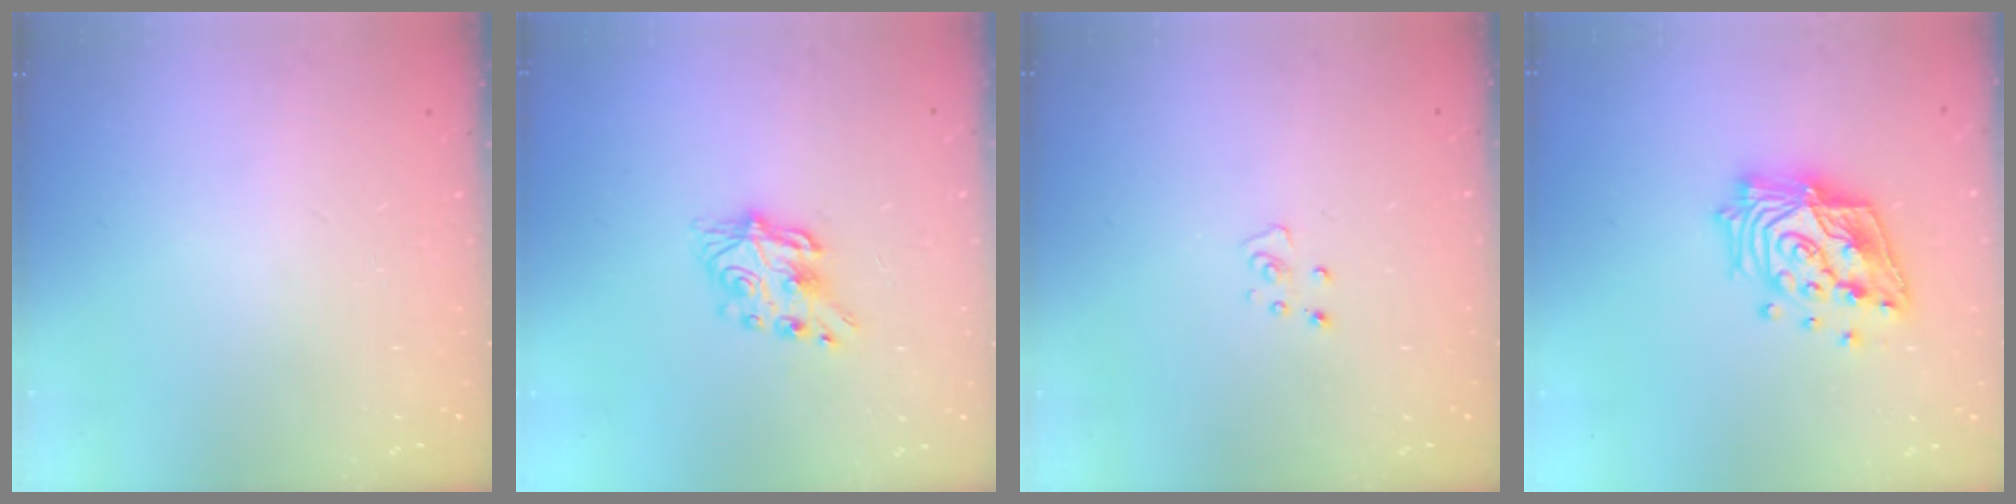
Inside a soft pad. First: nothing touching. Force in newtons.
{"total": 7.2, "press": 7.2, "slide": 0.4}
{"total": 3.1, "press": 3.1, "slide": 0.2}
{"total": 18.8, "press": 18.7, "slide": 1.6}